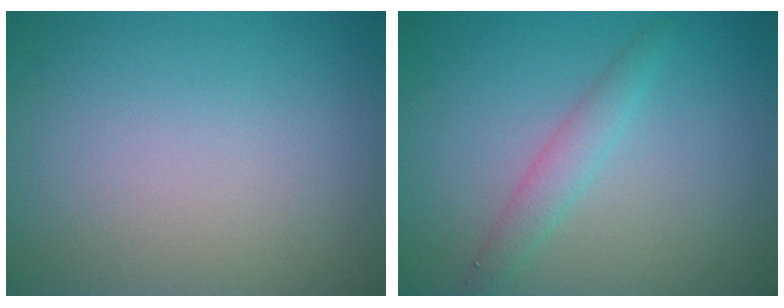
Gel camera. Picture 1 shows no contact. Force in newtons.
{"total": 2.5, "press": 2.5, "slide": 0.1}